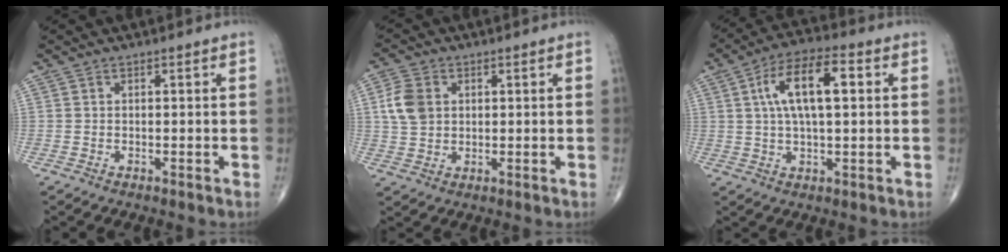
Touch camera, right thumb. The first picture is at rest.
{"total": 6.6, "force": [1.4, 5.0, 4.0], "torque": [-0.076, 0.001, 0.027]}
{"total": 12.2, "force": [2.7, 4.9, 10.9], "torque": [-0.190, 0.020, 0.042]}